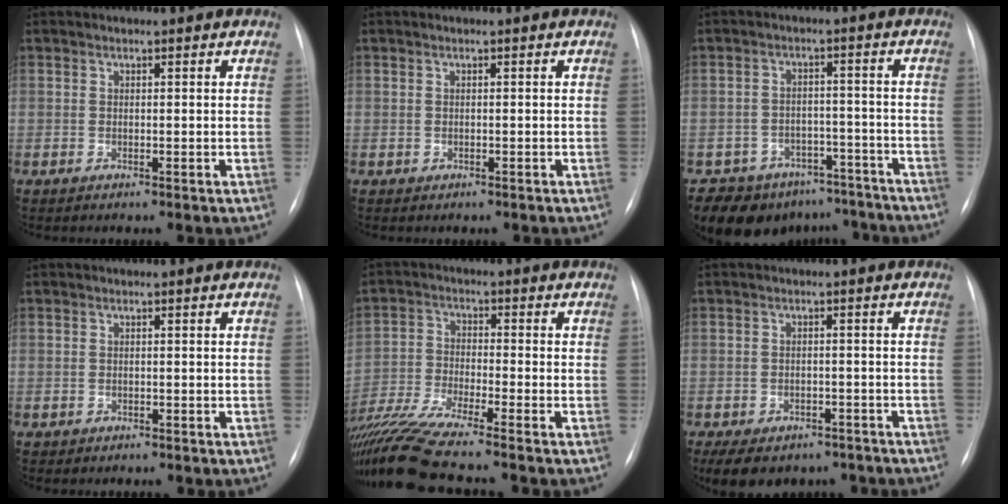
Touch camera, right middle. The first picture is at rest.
{"total": 0.0}
{"total": 12.6, "force": [-10.5, 6.8, 1.6], "torque": [-0.011, 0.031, -0.126]}
{"total": 0.0}
{"total": 12.8, "force": [-11.0, -1.6, 6.4], "torque": [-0.120, -0.025, -0.195]}
{"total": 12.7, "force": [-9.3, 7.1, 4.8], "torque": [-0.101, 0.001, -0.107]}